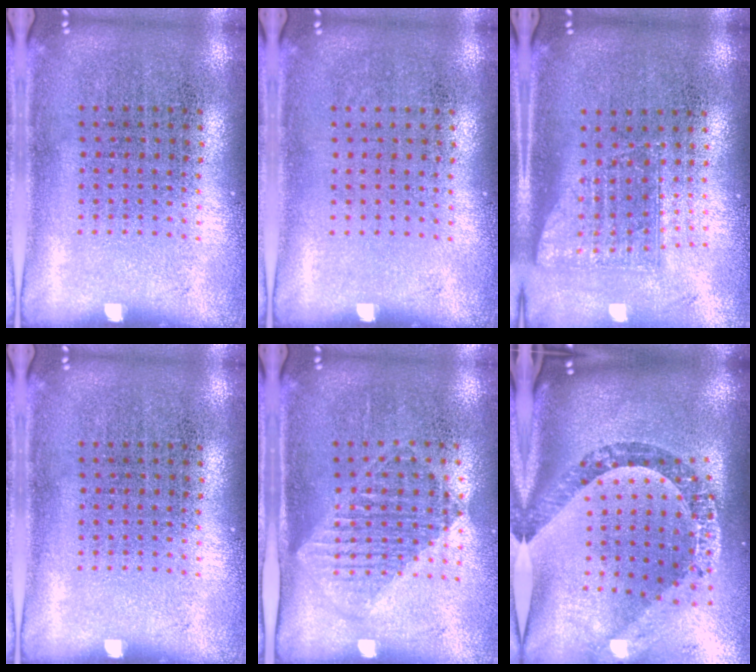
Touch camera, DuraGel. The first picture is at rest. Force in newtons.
{"total": 0.0}
{"total": 1.7, "press": 1.2, "slide": 1.1}
{"total": 0.0}
{"total": 1.2, "press": 1.0, "slide": 0.5}
{"total": 2.8, "press": 2.1, "slide": 1.8}